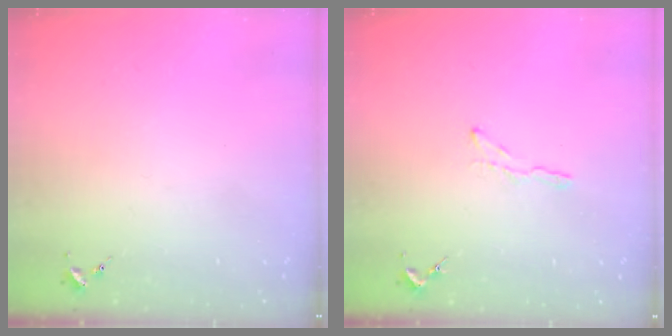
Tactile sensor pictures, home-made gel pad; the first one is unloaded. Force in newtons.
{"total": 3.8, "press": 3.7, "slide": 0.4}